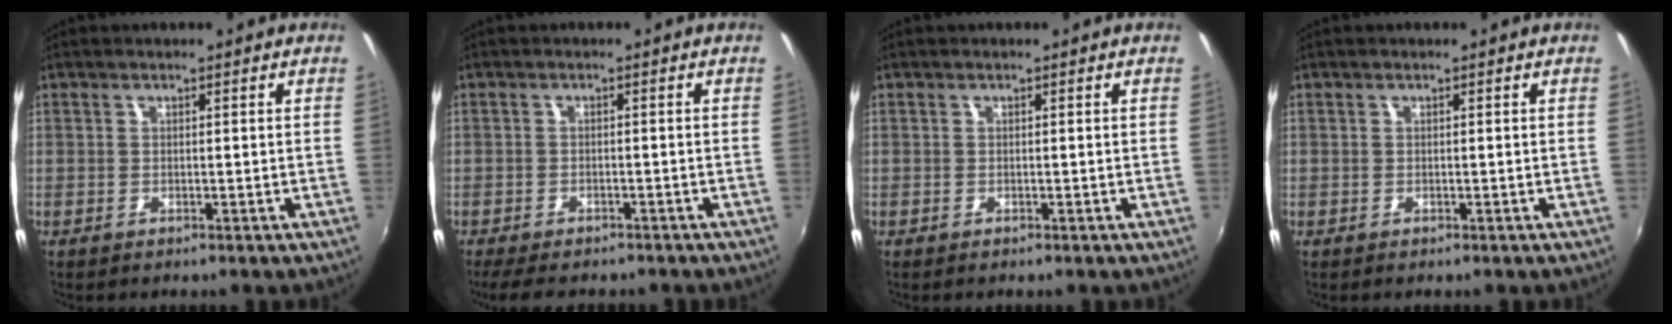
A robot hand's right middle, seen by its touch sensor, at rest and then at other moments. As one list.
[{"total": 6.7, "force": [-5.5, 2.3, 3.0], "torque": [-0.073, -0.018, -0.088]}, {"total": 0.0}, {"total": 0.0}]